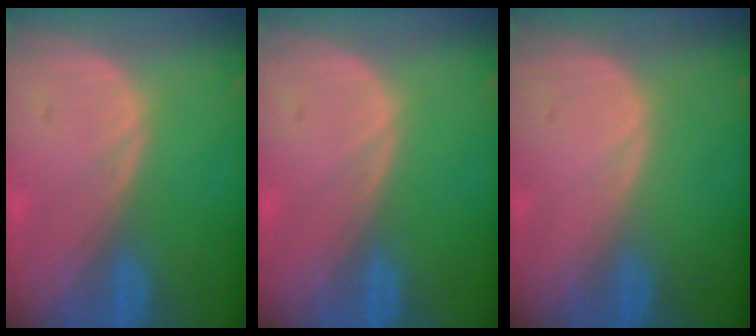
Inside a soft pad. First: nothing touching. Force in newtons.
{"total": 0.0}
{"total": 0.0}